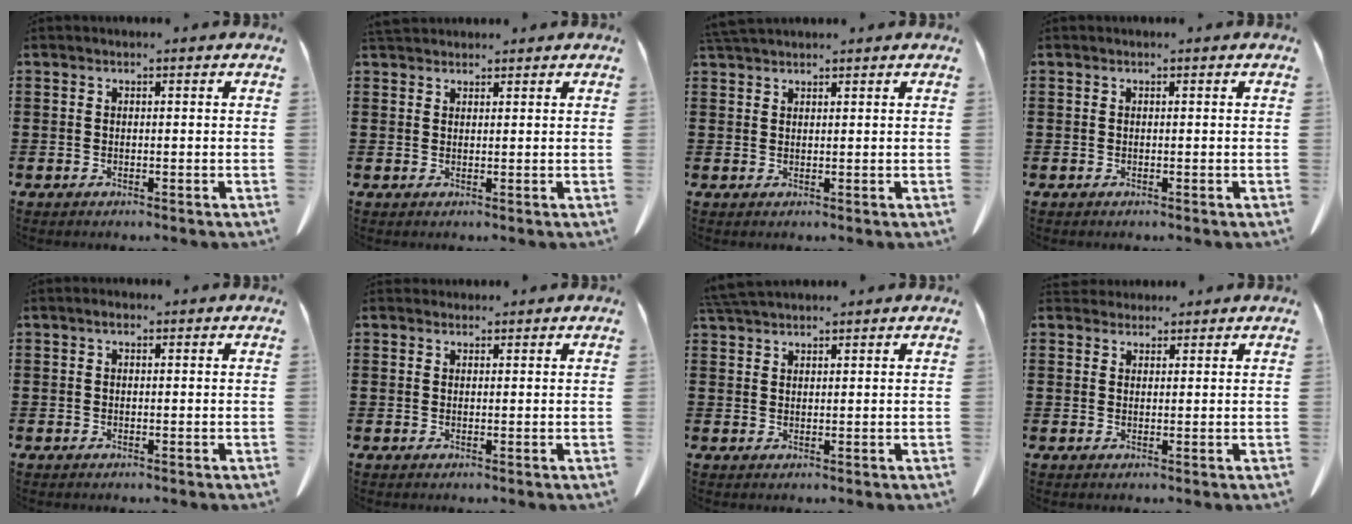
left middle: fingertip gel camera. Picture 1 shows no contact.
{"total": 1.9, "force": [1.8, 0.7, 0.4], "torque": [-0.013, 0.004, 0.035]}
{"total": 2.0, "force": [1.9, 0.2, 0.7], "torque": [-0.018, 0.002, 0.037]}
{"total": 0.0}
{"total": 0.8, "force": [0.1, 0.3, 0.7], "torque": [-0.015, 0.004, 0.001]}
{"total": 1.1, "force": [1.0, 0.4, 0.0], "torque": [0.005, -0.002, 0.018]}
{"total": 3.3, "force": [3.1, 0.4, 1.1], "torque": [-0.031, -0.002, 0.060]}
{"total": 2.2, "force": [2.1, 0.8, 0.2], "torque": [-0.009, 0.002, 0.040]}